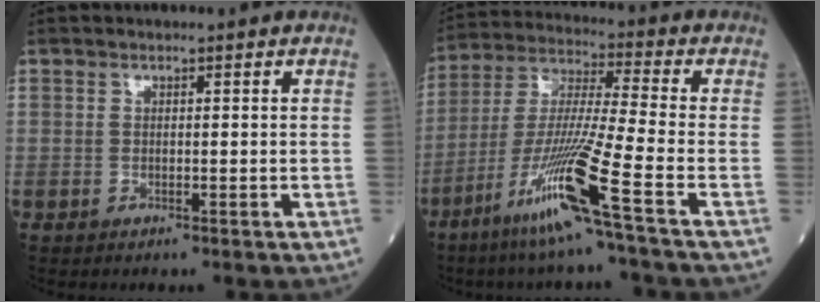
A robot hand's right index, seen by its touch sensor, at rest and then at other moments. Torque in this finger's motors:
{"motor_torque": [1.63, -0.50, 0.94, 0.21]}